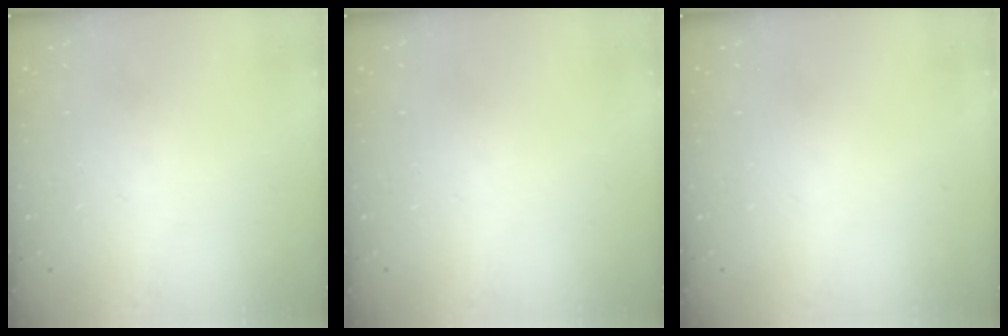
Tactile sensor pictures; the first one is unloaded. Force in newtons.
{"total": 0.0}
{"total": 0.0}